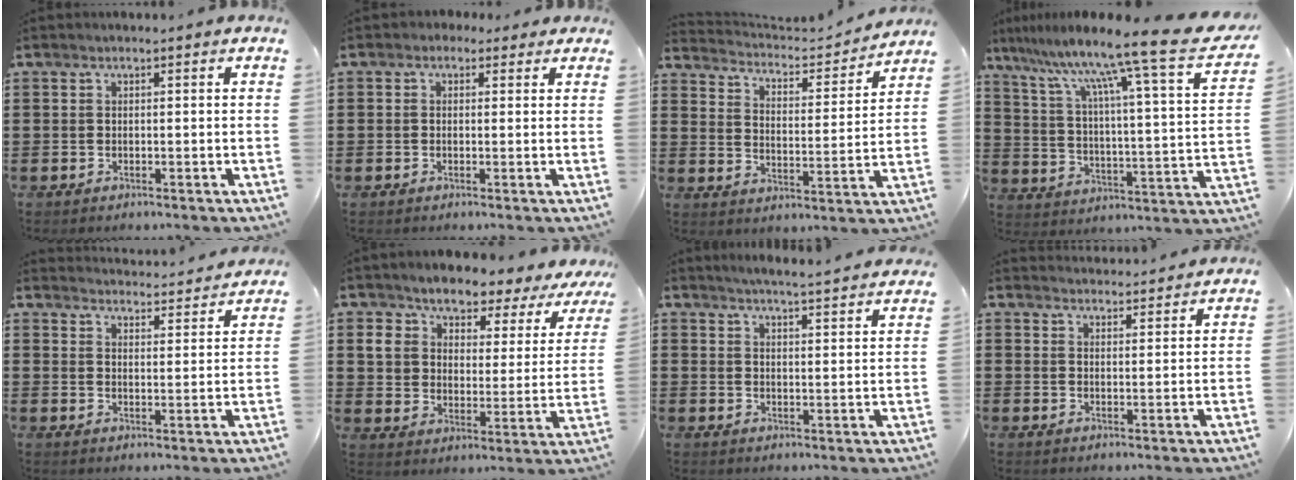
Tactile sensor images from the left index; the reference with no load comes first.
{"total": 1.8, "force": [0.8, 1.6, 0.2], "torque": [-0.003, 0.006, 0.013]}
{"total": 3.7, "force": [3.6, 0.5, 0.4], "torque": [-0.031, -0.031, 0.054]}
{"total": 11.3, "force": [9.3, -1.1, 6.4], "torque": [-0.142, -0.081, 0.137]}
{"total": 3.8, "force": [3.8, -0.3, 0.0], "torque": [-0.008, -0.032, 0.063]}
{"total": 5.6, "force": [5.0, 2.2, 1.1], "torque": [-0.060, -0.034, 0.084]}
{"total": 4.1, "force": [4.1, -0.5, 0.3], "torque": [-0.020, -0.025, 0.072]}
{"total": 2.8, "force": [2.8, 0.1, -0.1], "torque": [-0.006, -0.012, 0.053]}